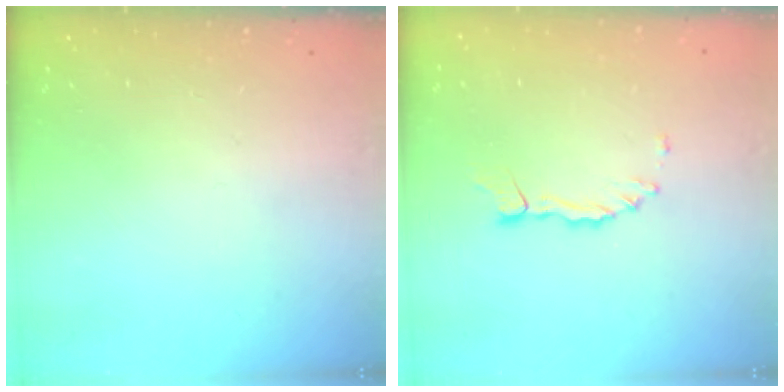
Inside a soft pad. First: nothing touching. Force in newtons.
{"total": 1.4, "press": 1.4, "slide": 0.2}